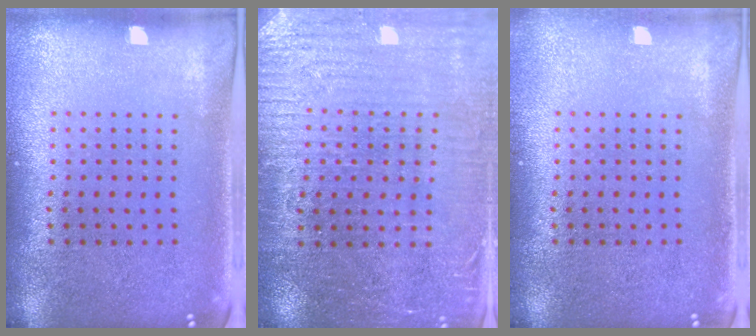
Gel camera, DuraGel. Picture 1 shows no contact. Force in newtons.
{"total": 3.1, "press": 3.0, "slide": 1.0}
{"total": 0.6, "press": 0.6, "slide": 0.1}